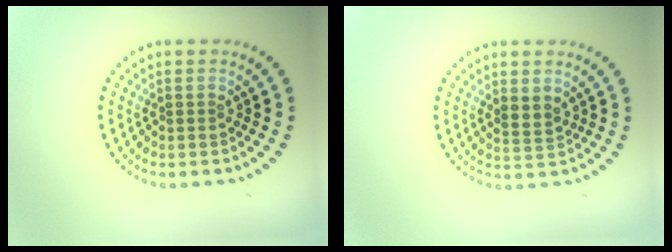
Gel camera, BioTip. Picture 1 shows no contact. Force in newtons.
{"total": 1.7, "press": 1.5, "slide": 0.8}